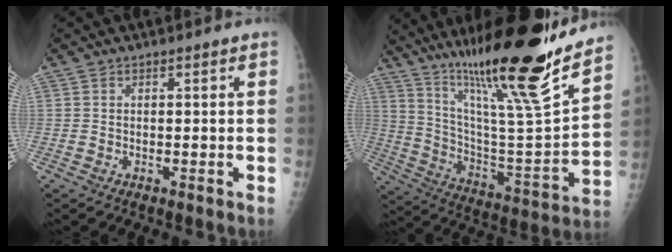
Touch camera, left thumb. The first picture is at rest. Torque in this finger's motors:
{"motor_torque": [1.50, -0.64, 1.34, -1.42, 0.44]}